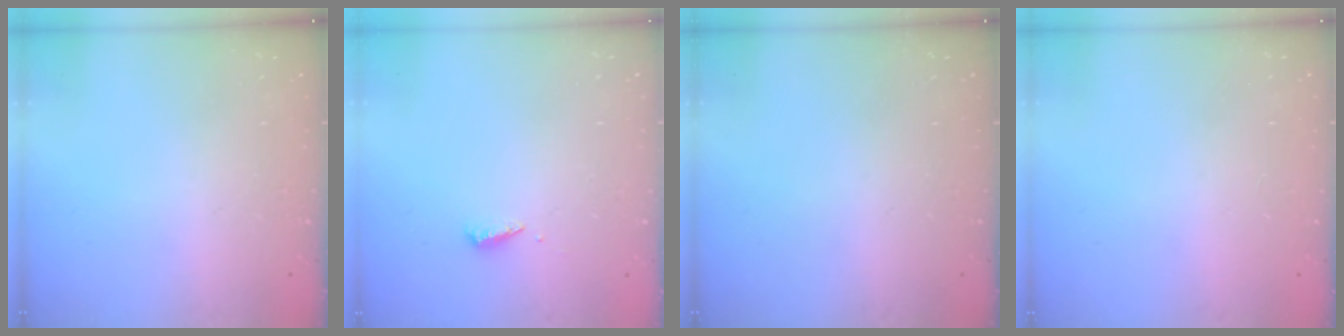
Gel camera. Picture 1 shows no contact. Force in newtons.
{"total": 2.5, "press": 2.5, "slide": 0.1}
{"total": 0.0}
{"total": 0.9, "press": 0.9, "slide": 0.0}